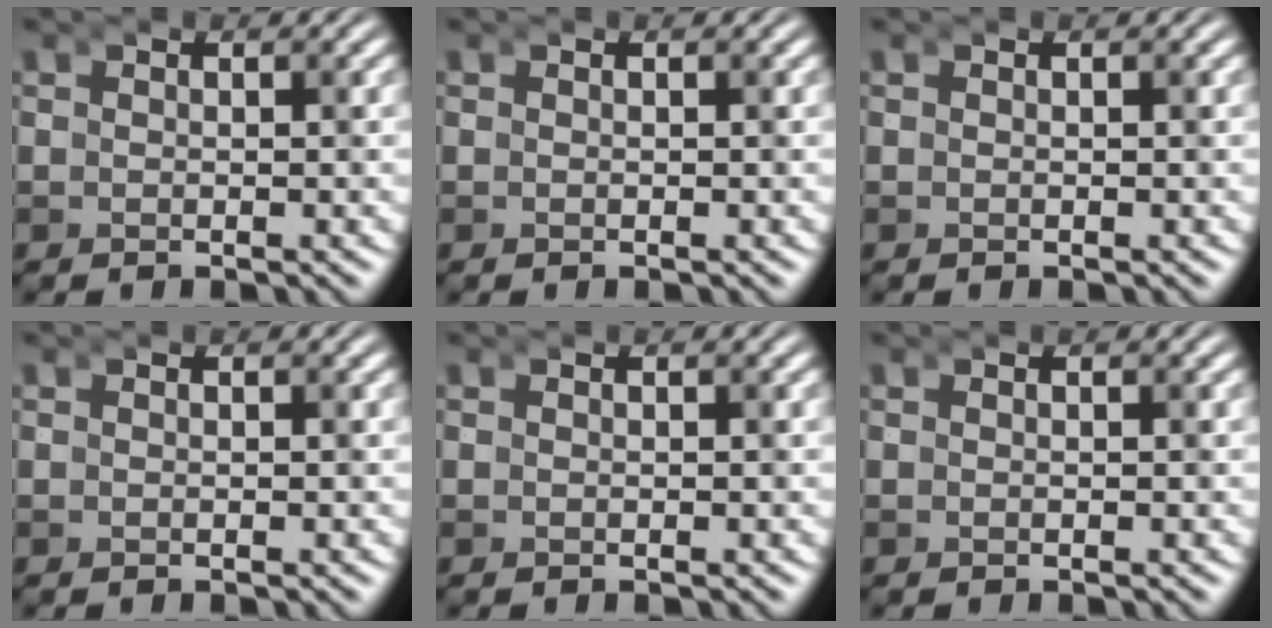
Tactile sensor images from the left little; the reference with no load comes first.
{"total": 0.0}
{"total": 0.0}
{"total": 0.0}
{"total": 0.0}
{"total": 0.0}